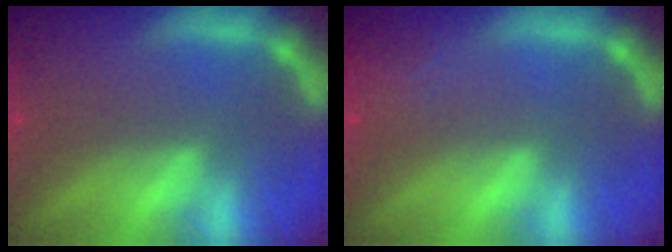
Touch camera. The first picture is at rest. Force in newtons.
{"total": 1.4}